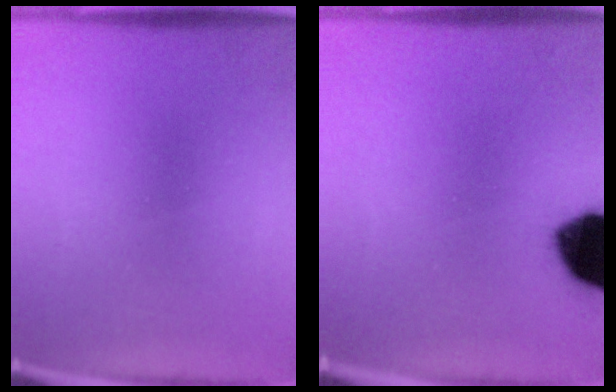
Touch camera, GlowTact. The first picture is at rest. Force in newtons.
{"total": 18.0}